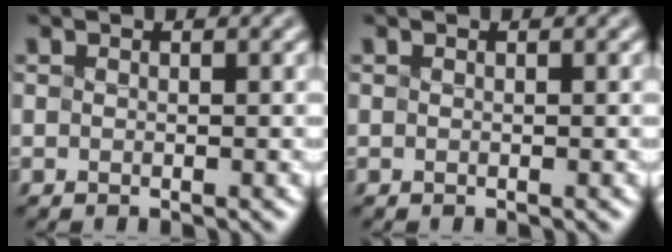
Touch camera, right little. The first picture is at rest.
{"total": 0.0}